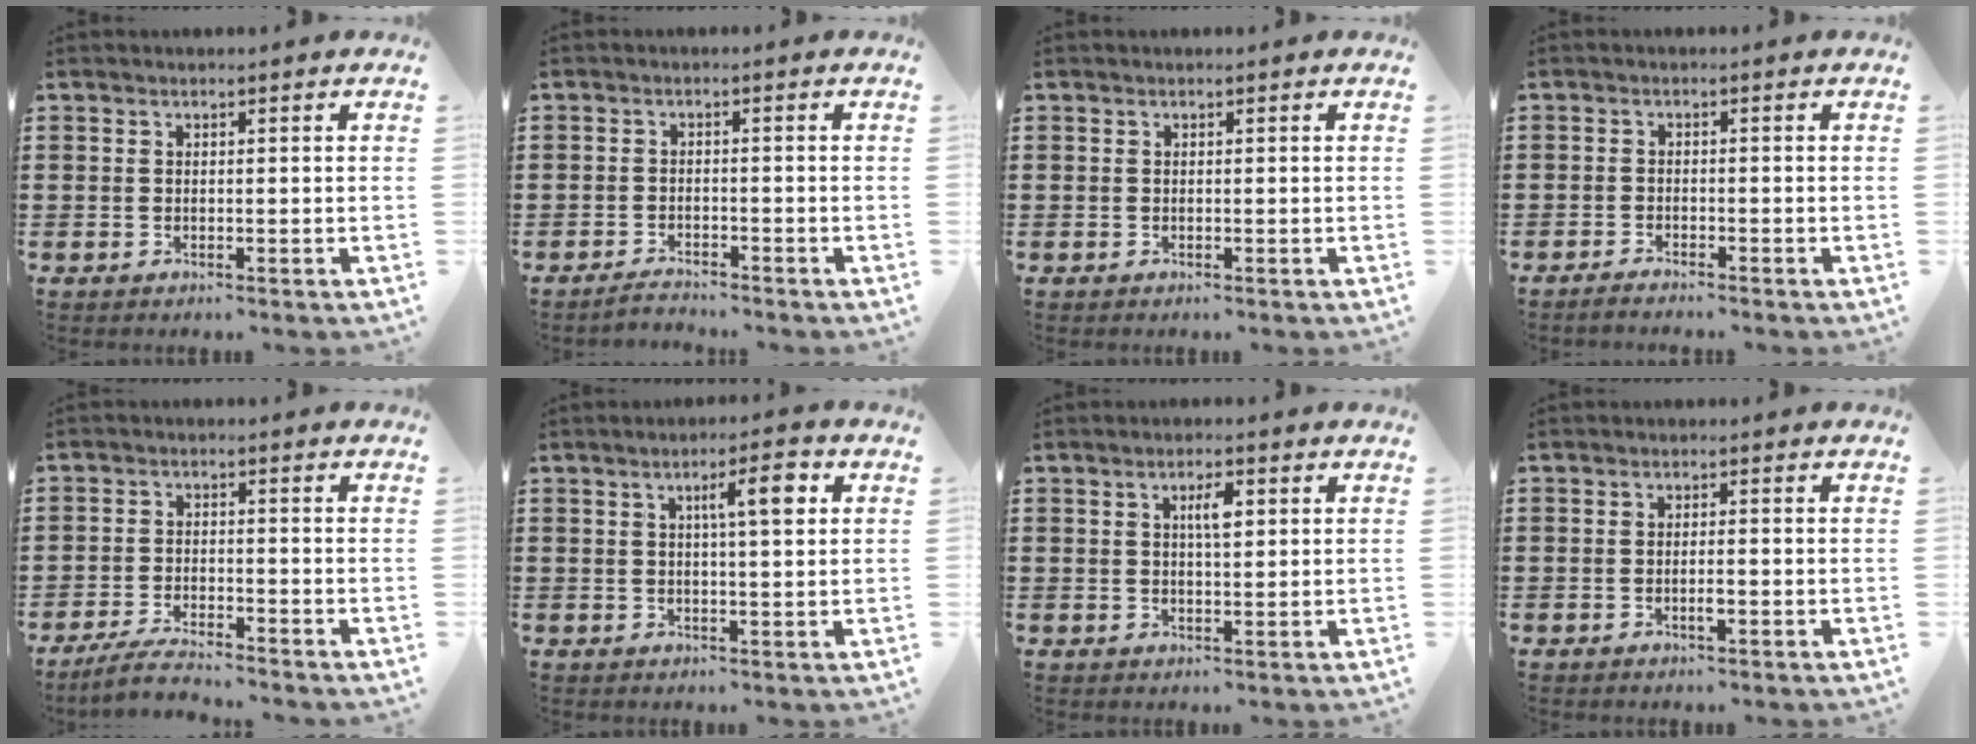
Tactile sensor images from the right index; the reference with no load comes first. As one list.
[{"total": 1.9, "force": [-1.9, 0.1, 0.0], "torque": [-0.005, 0.003, -0.039]}, {"total": 0.0}, {"total": 1.4, "force": [-1.4, -0.1, 0.1], "torque": [-0.003, 0.001, -0.027]}, {"total": 4.0, "force": [-3.8, 0.2, 1.1], "torque": [-0.026, -0.002, -0.077]}, {"total": 5.2, "force": [1.5, 1.1, 4.8], "torque": [-0.074, 0.000, 0.015]}, {"total": 3.4, "force": [0.9, 1.1, 3.1], "torque": [-0.055, 0.005, 0.010]}, {"total": 1.8, "force": [-0.7, 0.3, 1.7], "torque": [-0.038, -0.003, -0.015]}]